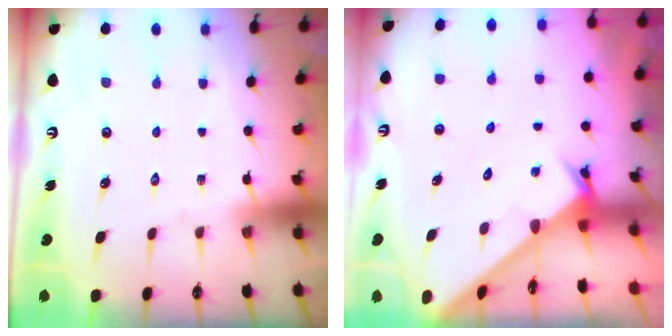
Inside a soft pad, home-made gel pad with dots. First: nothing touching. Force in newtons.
{"total": 2.5, "press": 2.5, "slide": 0.1}